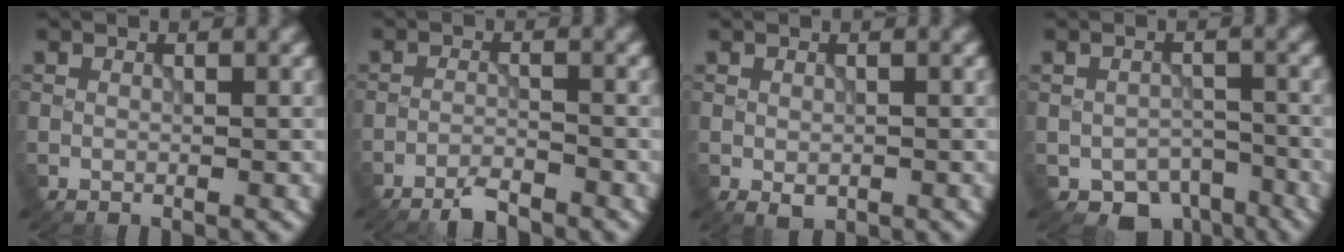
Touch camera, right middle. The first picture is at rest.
{"total": 2.7, "force": [-2.5, 0.1, 1.0], "torque": [-0.020, -0.005, -0.054]}
{"total": 1.1, "force": [-0.5, 0.7, 0.7], "torque": [-0.012, -0.009, -0.004]}
{"total": 4.4, "force": [-3.1, 2.7, 1.6], "torque": [-0.013, -0.018, -0.041]}